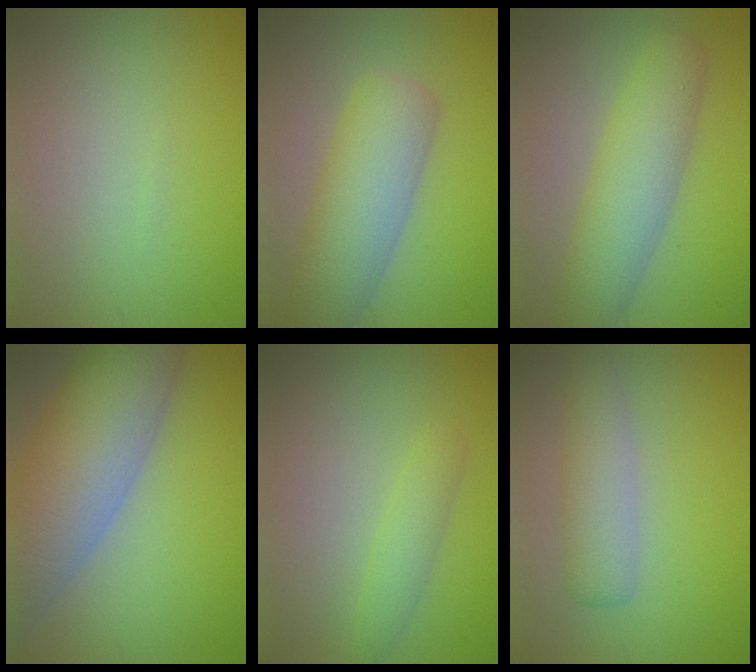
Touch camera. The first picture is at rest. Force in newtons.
{"total": 6.8, "press": 6.8, "slide": 0.5}
{"total": 5.8, "press": 5.8, "slide": 0.1}
{"total": 10.8, "press": 10.8, "slide": 0.5}
{"total": 2.0, "press": 2.0, "slide": 0.1}
{"total": 3.4, "press": 3.4, "slide": 0.1}